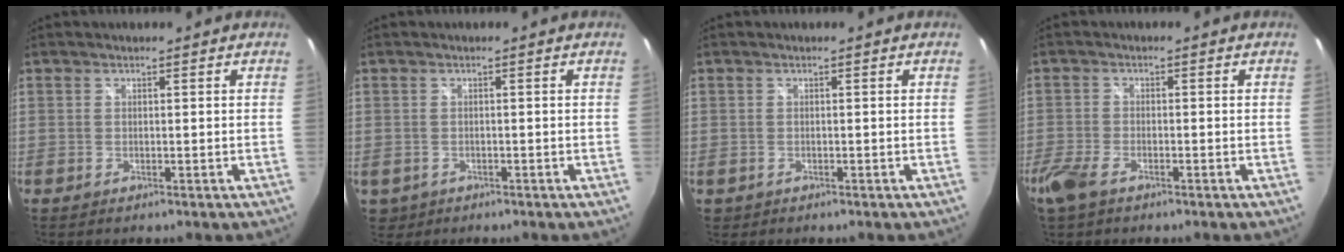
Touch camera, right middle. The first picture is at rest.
{"total": 3.0, "force": [-0.4, 2.8, 1.1], "torque": [-0.029, -0.004, 0.001]}
{"total": 0.7, "force": [0.2, 0.7, 0.0], "torque": [-0.001, -0.002, 0.005]}
{"total": 5.0, "force": [-3.4, 2.1, 3.0], "torque": [-0.086, -0.009, -0.067]}